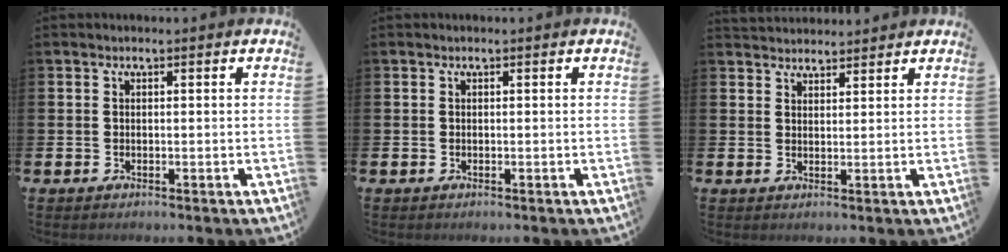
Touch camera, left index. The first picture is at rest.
{"total": 0.0}
{"total": 2.8, "force": [2.7, 0.6, -0.2], "torque": [0.000, -0.011, 0.050]}